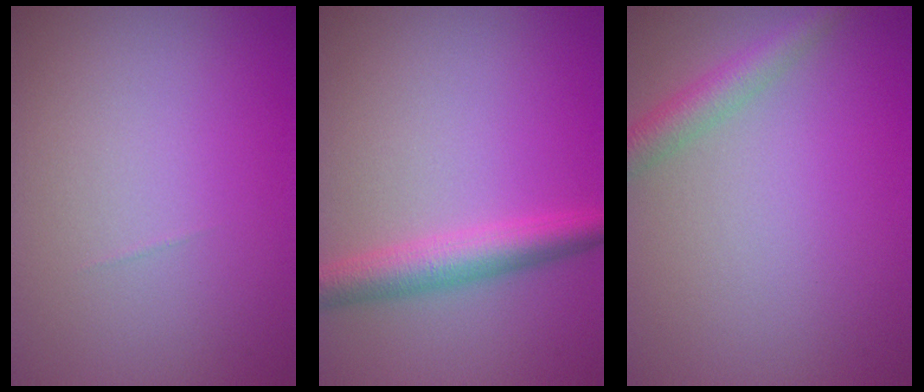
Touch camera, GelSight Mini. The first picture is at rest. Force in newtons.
{"total": 3.9, "press": 3.9, "slide": 0.1}
{"total": 2.7, "press": 2.7, "slide": 0.1}